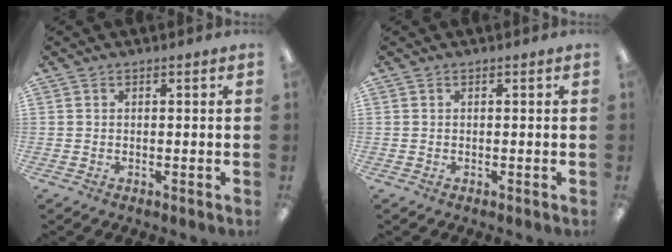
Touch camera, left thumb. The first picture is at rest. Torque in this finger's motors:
{"motor_torque": [0.00, 0.00, -0.12, 0.12, 0.00]}